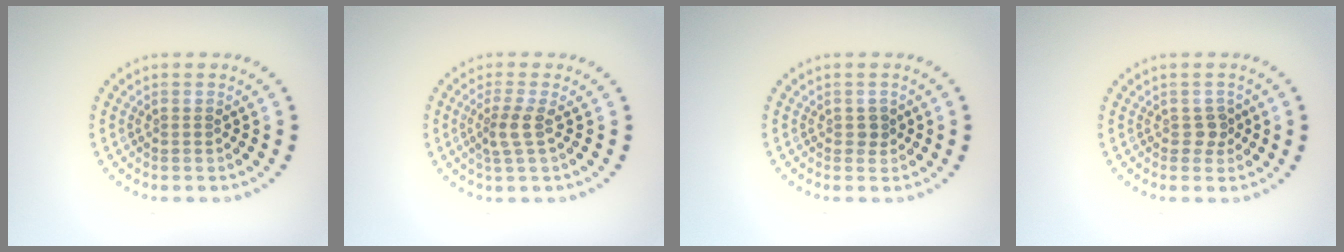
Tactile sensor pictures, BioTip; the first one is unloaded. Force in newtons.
{"total": 2.1, "press": 1.6, "slide": 1.3}
{"total": 0.9, "press": 0.8, "slide": 0.4}
{"total": 1.2, "press": 1.1, "slide": 0.6}